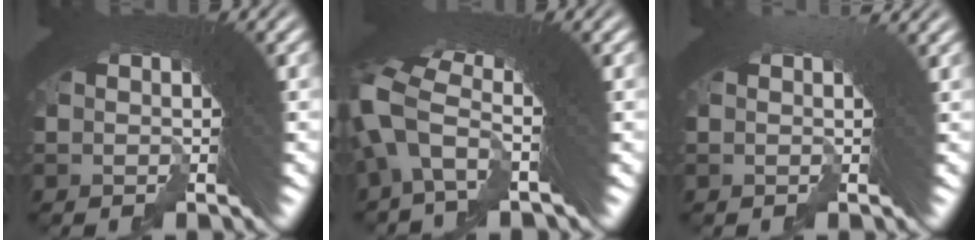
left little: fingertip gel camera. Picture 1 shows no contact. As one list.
[{"total": 2.8, "force": [0.1, 0.7, 2.7], "torque": [-0.075, -0.016, 0.010]}, {"total": 1.6, "force": [1.0, 0.0, 1.2], "torque": [0.001, 0.022, 0.002]}]